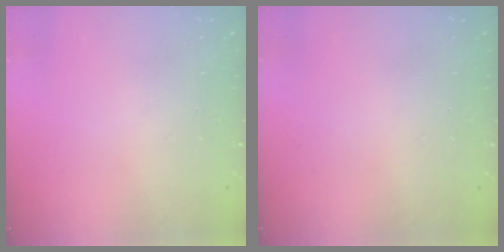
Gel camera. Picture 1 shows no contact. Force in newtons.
{"total": 0.0}